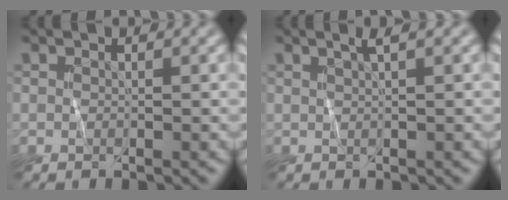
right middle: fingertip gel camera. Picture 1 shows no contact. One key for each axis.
{"total": 1.5, "fx": 1.0, "fy": 0.3, "fz": 1.2, "tx": -0.018, "ty": 0.002, "tz": 0.013}